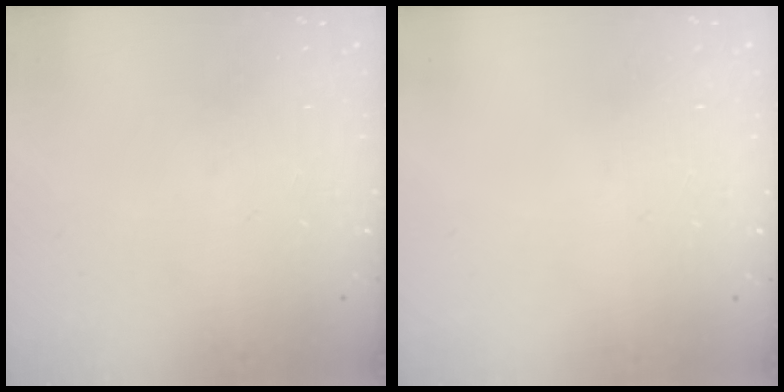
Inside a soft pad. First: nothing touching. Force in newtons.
{"total": 2.4, "press": 2.4, "slide": 0.2}